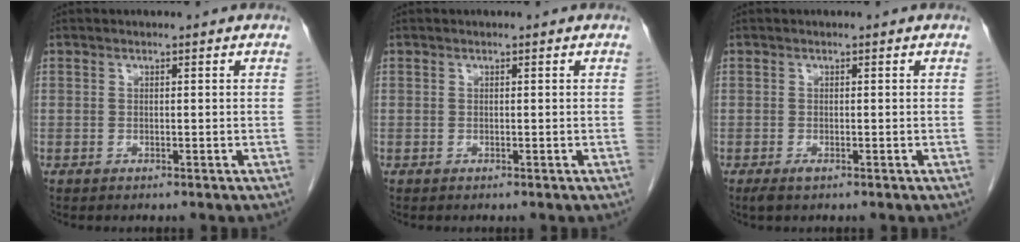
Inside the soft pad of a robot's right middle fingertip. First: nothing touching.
{"total": 0.0}
{"total": 1.2, "force": [-0.7, 0.3, 0.9], "torque": [-0.018, -0.003, -0.010]}